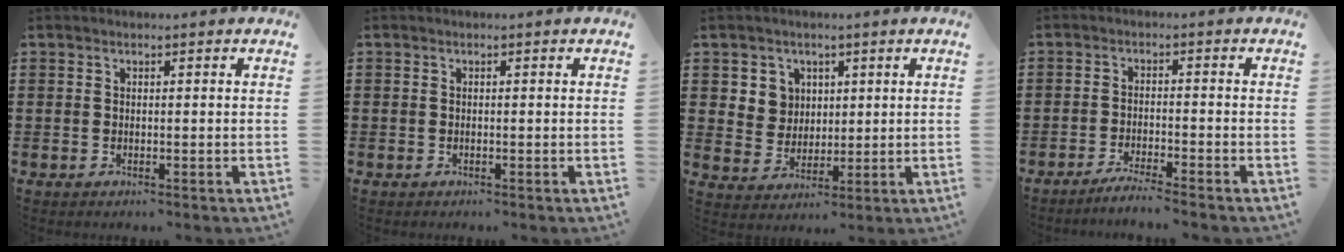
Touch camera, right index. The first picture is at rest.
{"total": 0.0}
{"total": 4.9, "force": [2.0, 4.5, 0.7], "torque": [-0.029, 0.011, 0.035]}
{"total": 2.8, "force": [-2.6, -0.5, 0.6], "torque": [-0.012, -0.001, -0.052]}